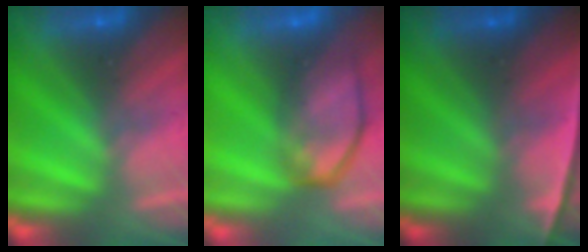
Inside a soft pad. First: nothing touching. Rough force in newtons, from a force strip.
{"total": 5.8}
{"total": 2.4}